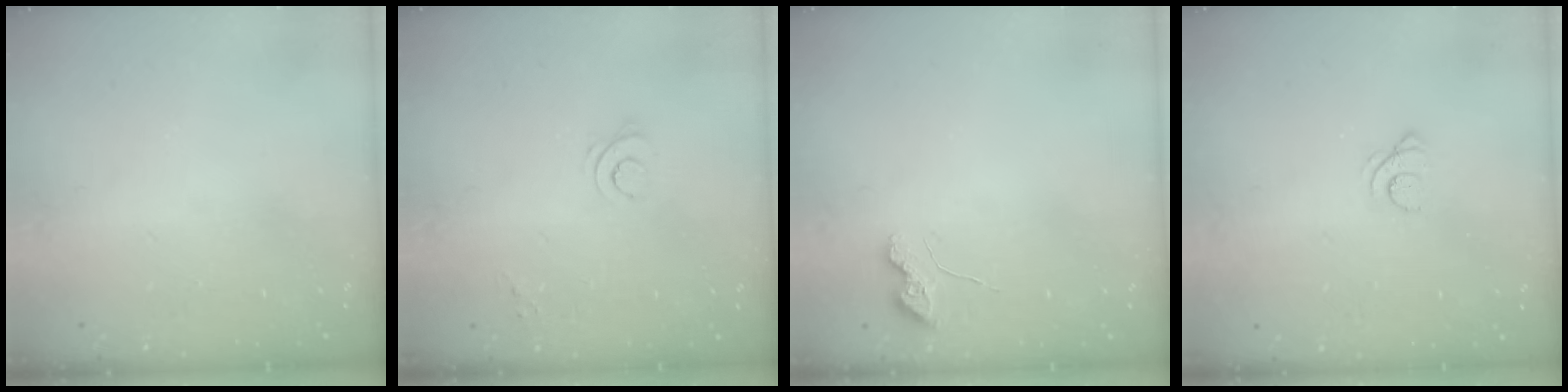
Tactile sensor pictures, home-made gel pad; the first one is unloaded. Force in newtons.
{"total": 5.7, "press": 5.7, "slide": 0.8}
{"total": 5.1, "press": 5.1, "slide": 0.7}
{"total": 1.7, "press": 1.7, "slide": 0.2}